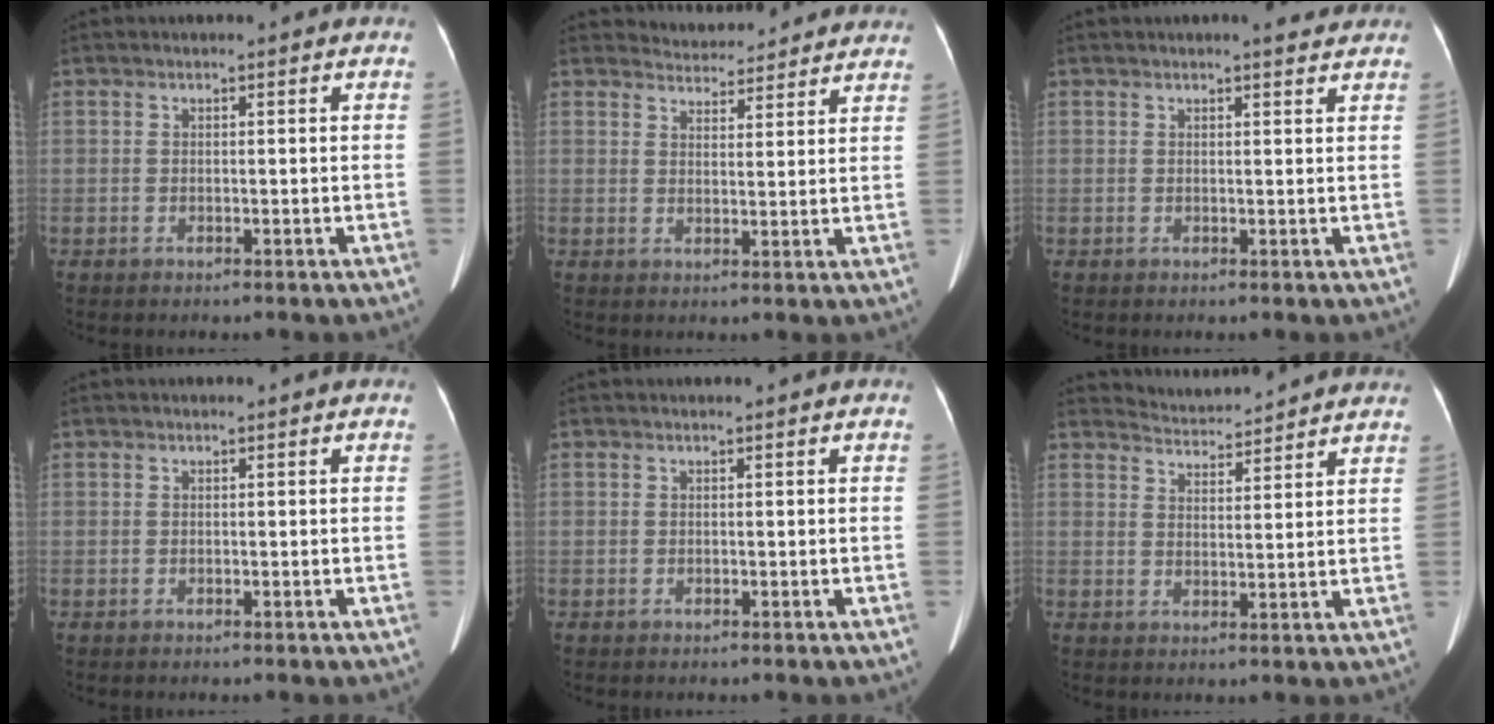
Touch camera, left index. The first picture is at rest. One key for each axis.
{"total": 8.4, "fx": 8.2, "fy": 1.7, "fz": 0.5, "tx": 0.005, "ty": 0.016, "tz": 0.093}
{"total": 2.8, "fx": 2.5, "fy": 0.5, "fz": 1.2, "tx": -0.016, "ty": 0.004, "tz": 0.026}
{"total": 0.0}
{"total": 0.0}
{"total": 7.2, "fx": 7.2, "fy": 0.3, "fz": 0.2, "tx": -0.010, "ty": 0.017, "tz": 0.097}